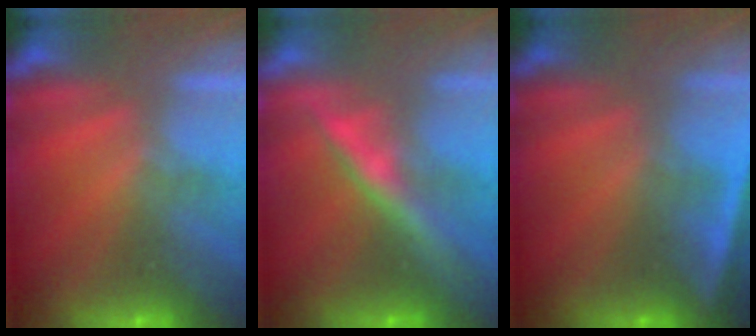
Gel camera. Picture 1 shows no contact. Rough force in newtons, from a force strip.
{"total": 4.4}
{"total": 4.6}